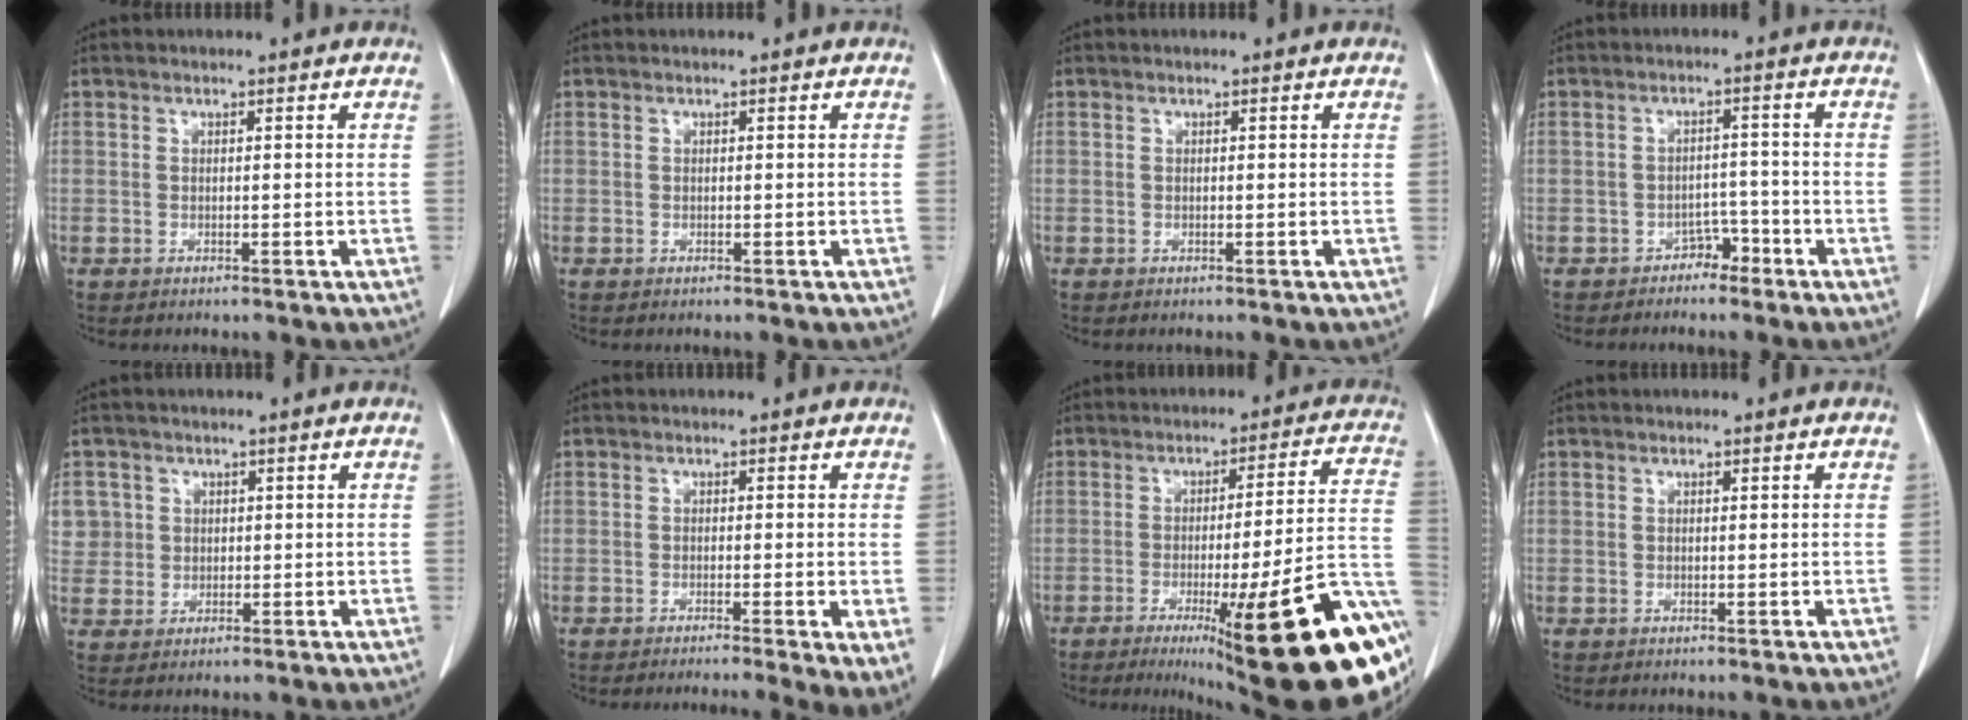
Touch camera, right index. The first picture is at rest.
{"total": 0.0}
{"total": 0.0}
{"total": 1.3, "force": [-0.9, 0.4, 0.8], "torque": [-0.013, 0.002, -0.013]}
{"total": 5.6, "force": [1.7, 5.3, 0.3], "torque": [0.001, 0.013, 0.042]}
{"total": 8.0, "force": [-5.1, 0.4, 6.1], "torque": [-0.067, -0.023, -0.080]}
{"total": 27.6, "force": [-13.1, 2.5, 24.2], "torque": [-0.210, -0.002, -0.189]}
{"total": 0.0}